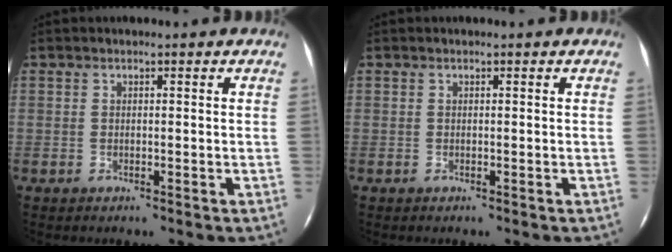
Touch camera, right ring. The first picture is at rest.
{"total": 0.0}